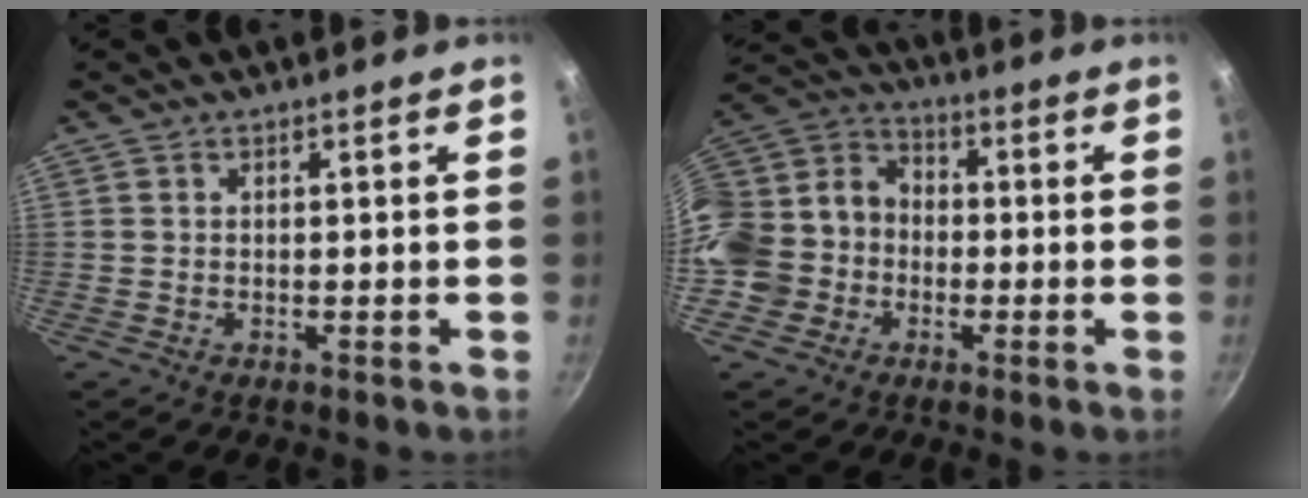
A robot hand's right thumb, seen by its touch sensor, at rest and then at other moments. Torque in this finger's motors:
{"motor_torque": [0.67, 2.42, 0.30, -0.20, 0.20]}